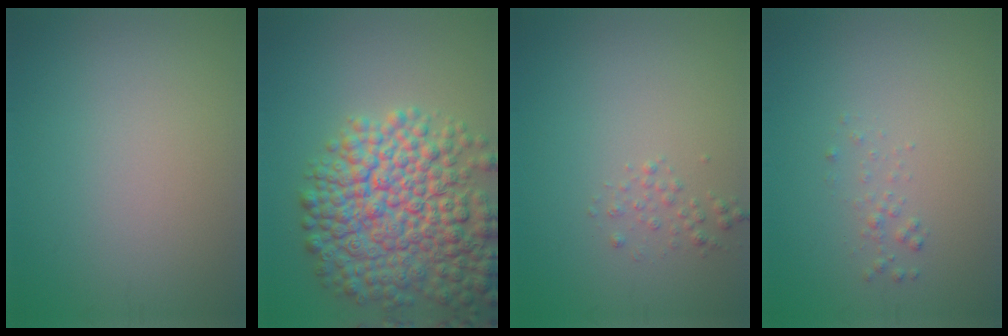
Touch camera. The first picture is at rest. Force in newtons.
{"total": 10.5, "press": 10.5, "slide": 0.5}
{"total": 0.9, "press": 0.9, "slide": 0.1}
{"total": 0.8, "press": 0.8, "slide": 0.1}